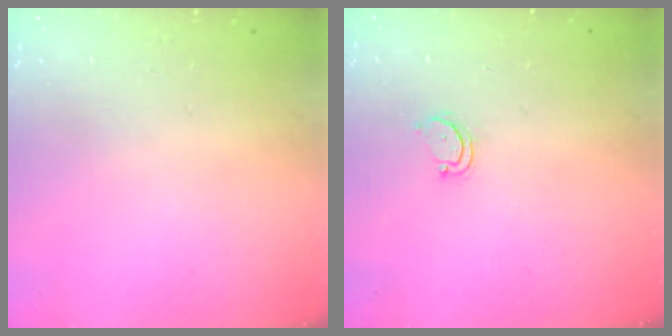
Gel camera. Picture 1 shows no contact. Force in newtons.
{"total": 2.7, "press": 2.7, "slide": 0.3}